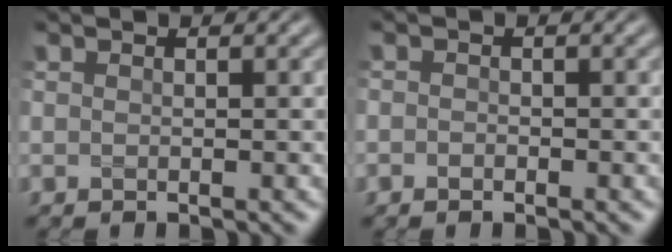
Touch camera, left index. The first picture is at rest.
{"total": 0.6, "force": [-0.4, 0.3, 0.3], "torque": [-0.005, 0.003, -0.008]}